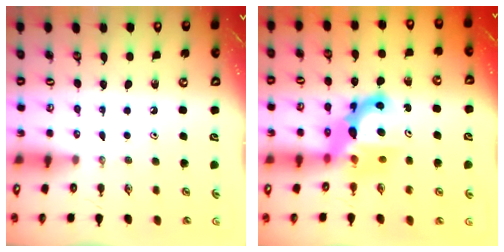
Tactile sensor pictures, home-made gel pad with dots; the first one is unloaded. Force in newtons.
{"total": 9.7, "press": 9.6, "slide": 0.7}